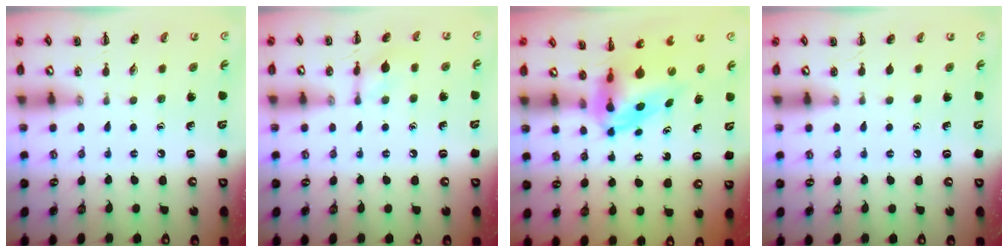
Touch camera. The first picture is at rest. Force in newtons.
{"total": 6.5, "press": 6.5, "slide": 0.2}
{"total": 4.8, "press": 4.6, "slide": 1.3}
{"total": 0.0}